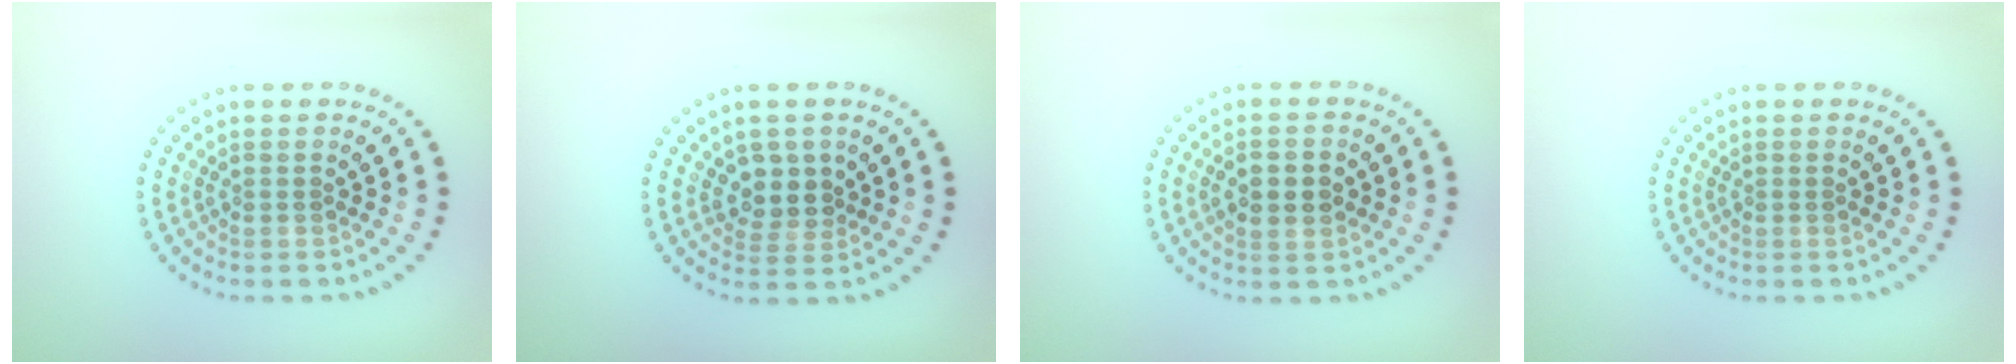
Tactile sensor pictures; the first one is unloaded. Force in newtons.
{"total": 2.8, "press": 2.5, "slide": 1.3}
{"total": 3.5, "press": 3.5, "slide": 0.2}
{"total": 0.0}